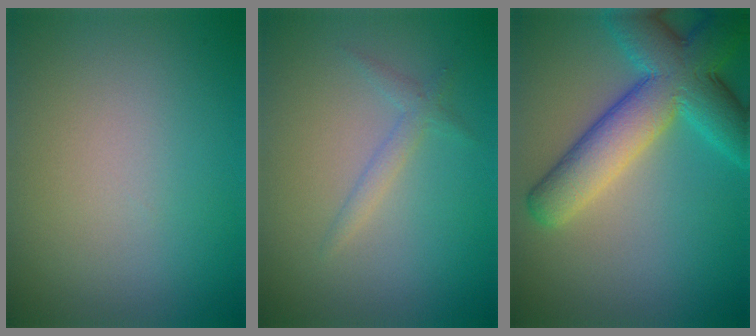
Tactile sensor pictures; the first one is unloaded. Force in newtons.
{"total": 1.3, "press": 1.3, "slide": 0.1}
{"total": 9.0, "press": 9.0, "slide": 0.3}